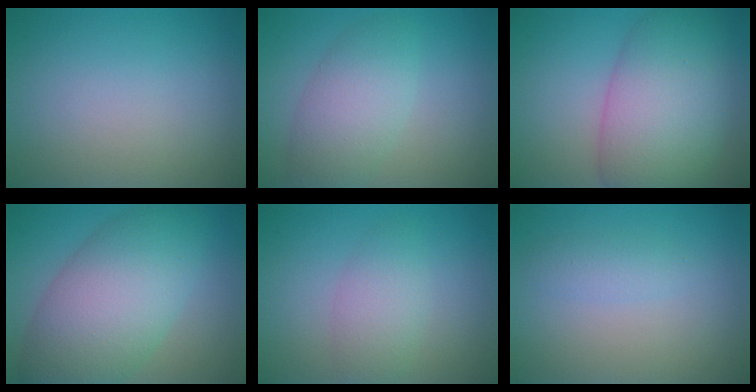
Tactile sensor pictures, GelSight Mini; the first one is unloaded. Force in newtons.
{"total": 4.5, "press": 4.5, "slide": 0.2}
{"total": 9.9, "press": 9.9, "slide": 0.5}
{"total": 9.5, "press": 9.5, "slide": 0.2}
{"total": 2.8, "press": 2.8, "slide": 0.1}
{"total": 1.4, "press": 1.4, "slide": 0.1}